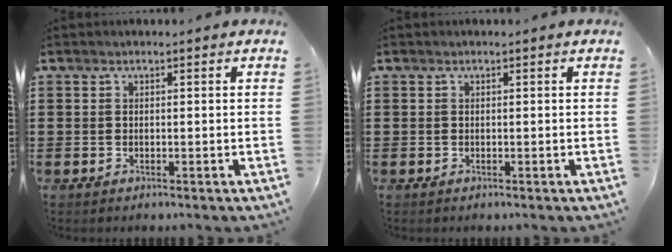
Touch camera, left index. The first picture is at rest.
{"total": 0.0}